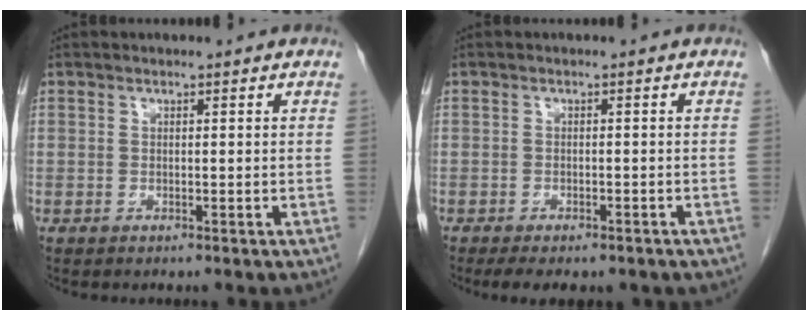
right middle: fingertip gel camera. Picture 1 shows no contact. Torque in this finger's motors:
{"motor_torque": [0.78, -0.67, 0.17, 0.04]}